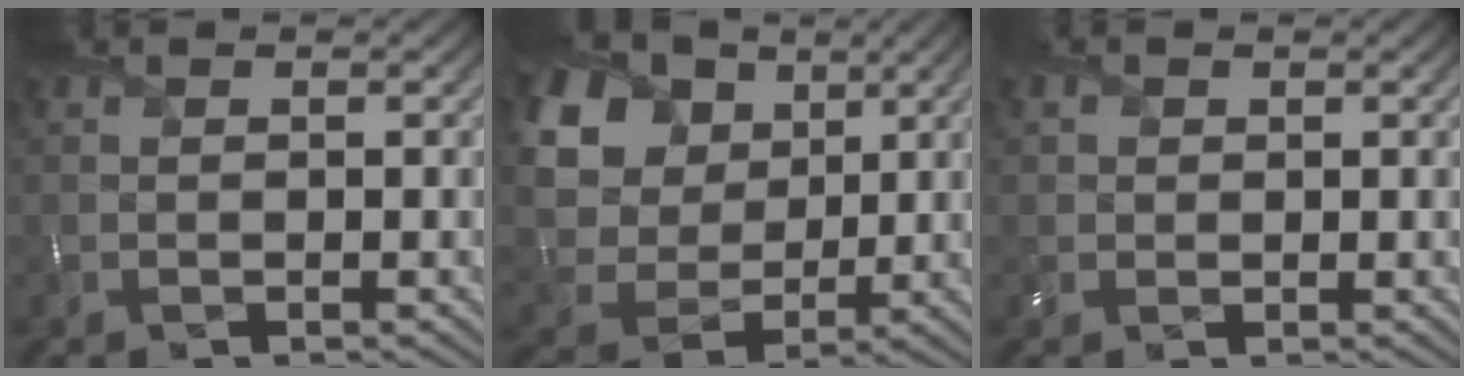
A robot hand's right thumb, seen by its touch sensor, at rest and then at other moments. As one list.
[{"total": 17.8, "force": [7.1, 13.6, 8.9], "torque": [-0.274, 0.034, 0.162]}, {"total": 1.7, "force": [0.6, 1.6, 0.4], "torque": [-0.015, 0.000, 0.009]}]